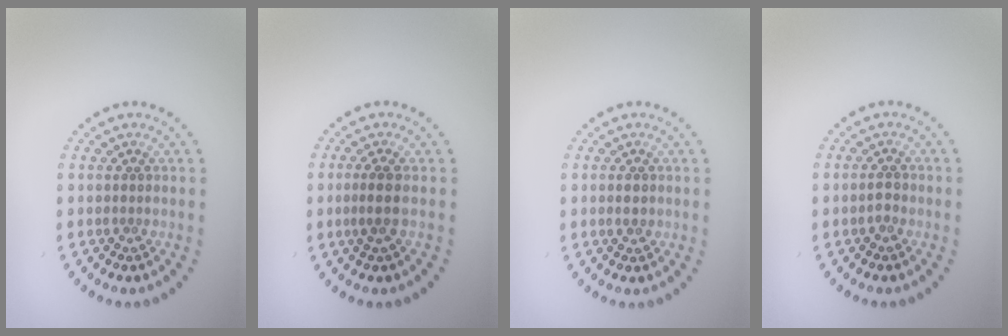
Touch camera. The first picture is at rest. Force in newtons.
{"total": 1.7, "press": 1.3, "slide": 1.1}
{"total": 0.8, "press": 0.8, "slide": 0.1}
{"total": 1.1, "press": 1.1, "slide": 0.3}